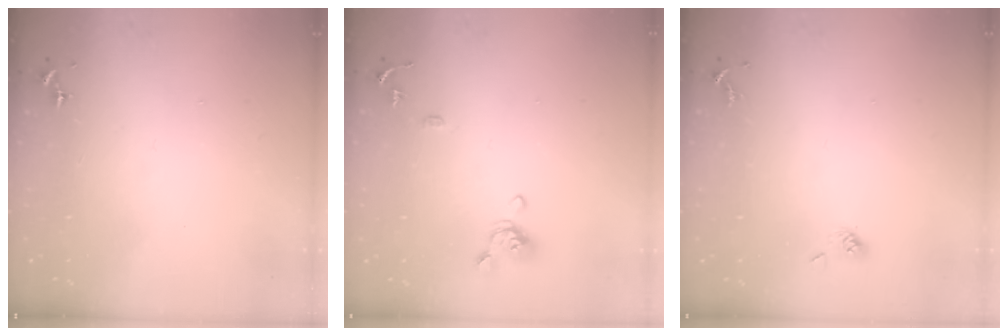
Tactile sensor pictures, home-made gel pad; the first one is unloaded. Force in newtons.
{"total": 9.8, "press": 9.7, "slide": 1.4}
{"total": 4.6, "press": 4.1, "slide": 2.2}